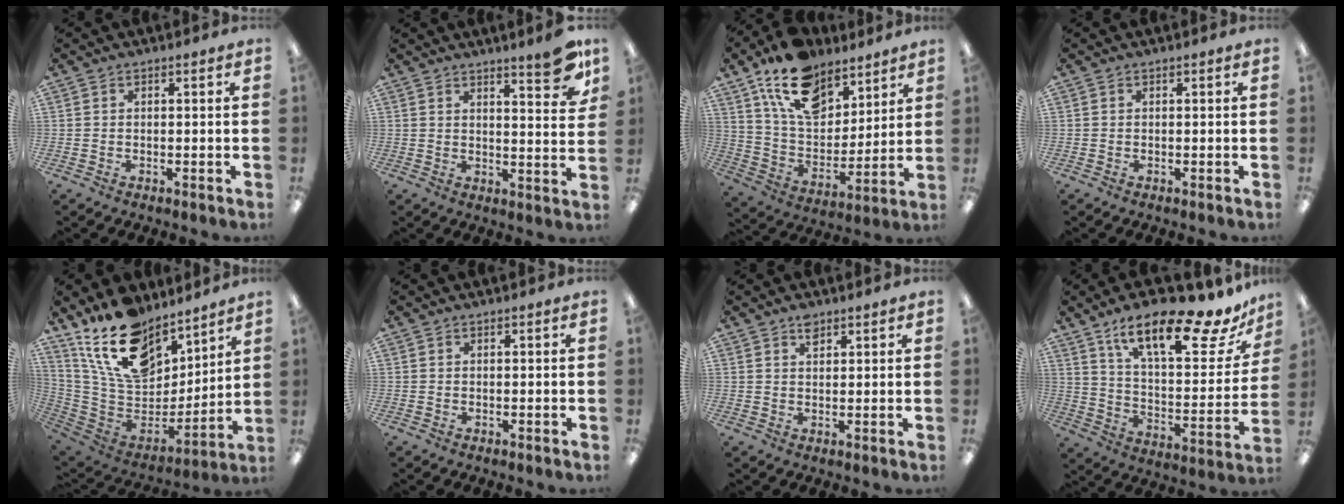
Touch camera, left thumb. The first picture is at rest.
{"total": 9.8, "force": [6.8, 2.0, 6.7], "torque": [-0.079, -0.040, 0.108]}
{"total": 17.7, "force": [12.0, 9.9, 8.5], "torque": [-0.150, -0.063, 0.220]}
{"total": 0.0}
{"total": 21.0, "force": [14.3, 11.5, 10.2], "torque": [-0.193, -0.086, 0.265]}
{"total": 0.0}
{"total": 2.5, "force": [1.9, 1.2, 1.2], "torque": [-0.020, -0.003, 0.033]}
{"total": 22.1, "force": [15.7, 6.0, 14.3], "torque": [-0.213, -0.102, 0.253]}